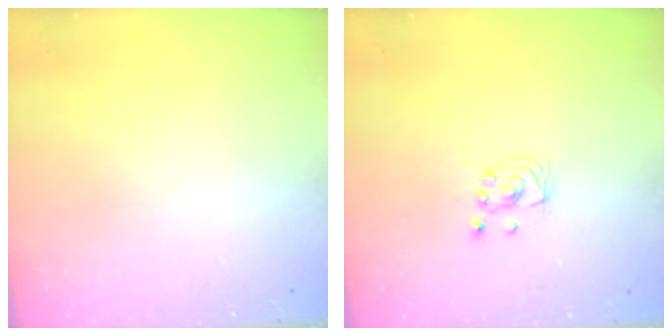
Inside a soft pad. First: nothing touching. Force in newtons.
{"total": 2.7, "press": 2.7, "slide": 0.2}